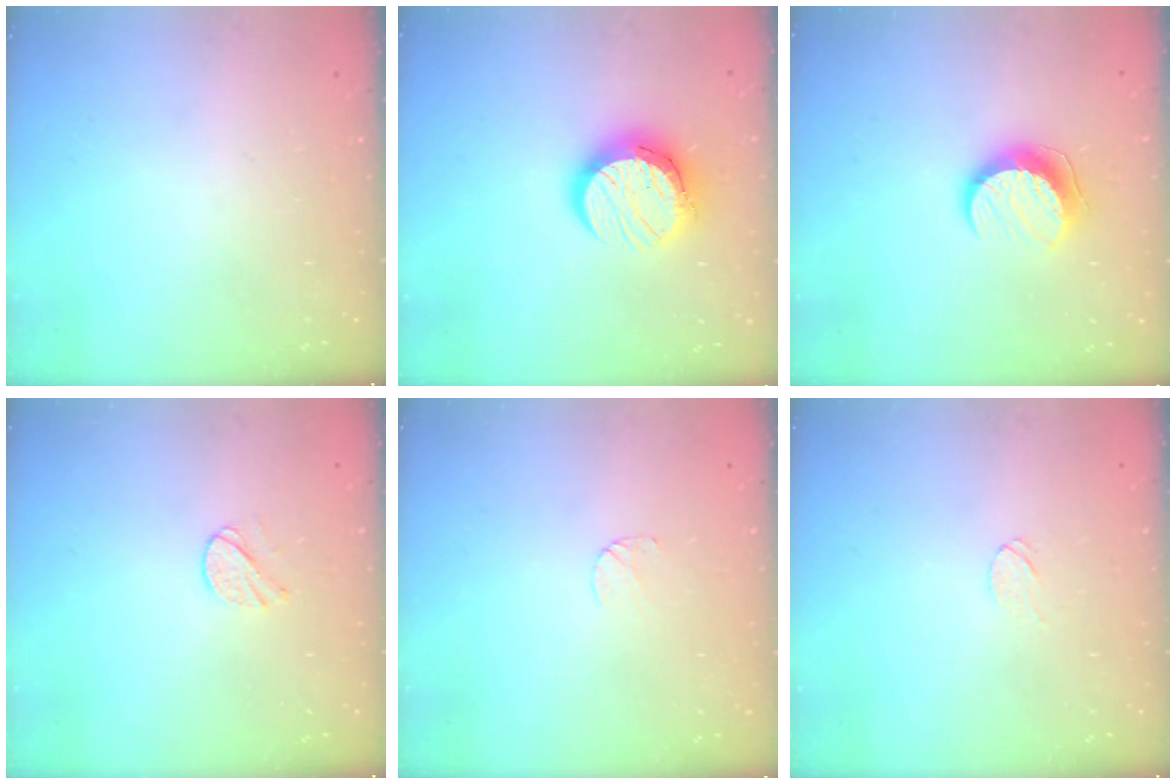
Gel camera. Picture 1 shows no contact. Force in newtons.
{"total": 12.4, "press": 12.4, "slide": 0.9}
{"total": 9.7, "press": 9.7, "slide": 0.5}
{"total": 4.7, "press": 4.6, "slide": 0.5}
{"total": 4.6, "press": 4.6, "slide": 0.4}
{"total": 3.4, "press": 3.4, "slide": 0.3}